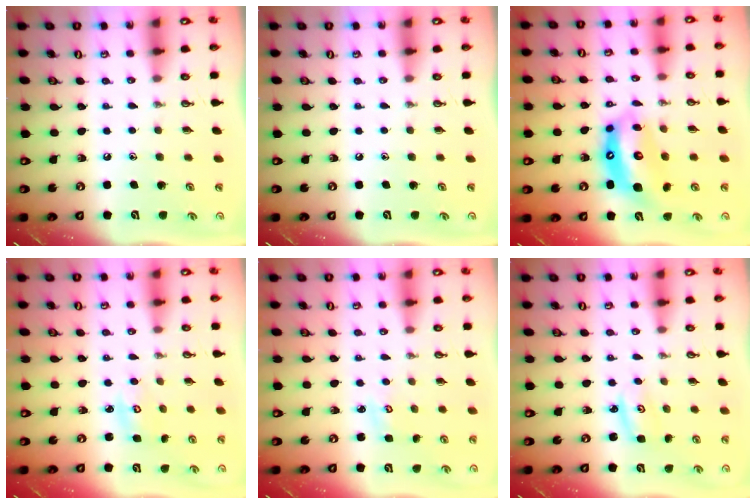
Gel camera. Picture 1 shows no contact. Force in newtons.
{"total": 0.0}
{"total": 12.8, "press": 12.8, "slide": 0.9}
{"total": 4.6, "press": 4.5, "slide": 0.5}
{"total": 2.6, "press": 2.6, "slide": 0.3}
{"total": 2.8, "press": 2.8, "slide": 0.3}